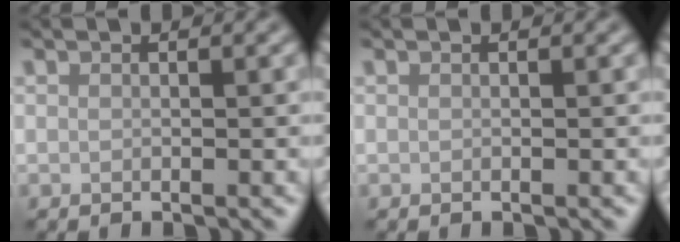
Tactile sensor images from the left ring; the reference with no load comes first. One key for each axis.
{"total": 0.0}